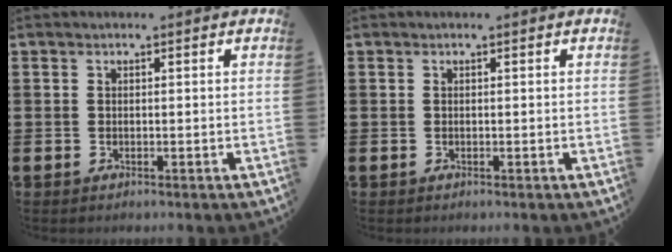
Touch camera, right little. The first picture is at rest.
{"total": 0.0}